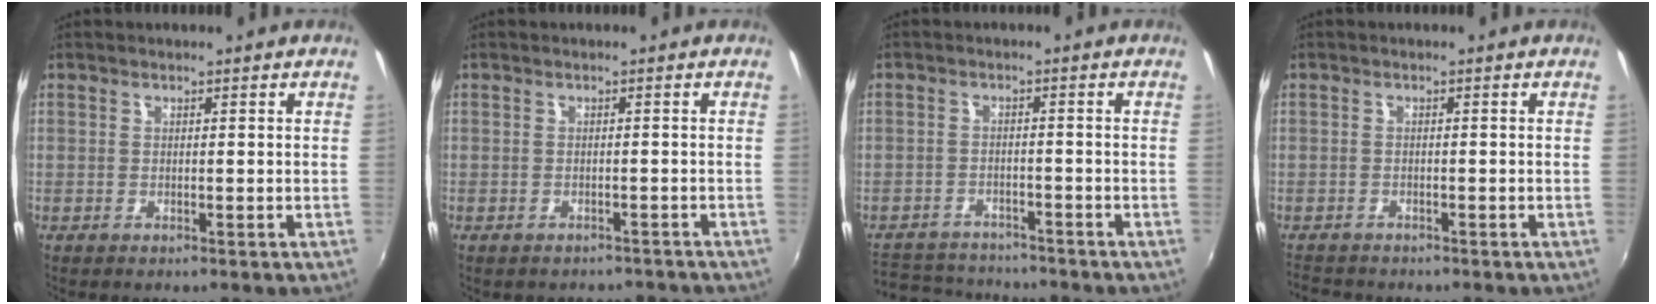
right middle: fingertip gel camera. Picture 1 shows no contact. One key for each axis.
{"total": 5.2, "fx": -4.7, "fy": 1.9, "fz": 1.3, "tx": -0.022, "ty": -0.010, "tz": -0.052}
{"total": 10.1, "fx": -9.2, "fy": 3.3, "fz": 2.4, "tx": -0.072, "ty": 0.013, "tz": -0.142}
{"total": 3.6, "fx": -3.3, "fy": 1.2, "fz": 0.6, "tx": -0.028, "ty": -0.010, "tz": -0.061}